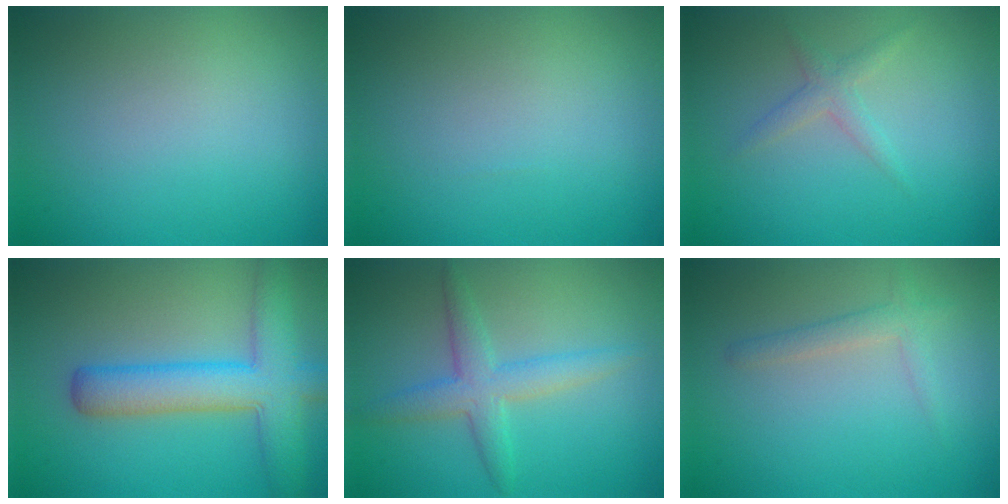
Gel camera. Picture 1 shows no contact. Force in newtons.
{"total": 0.0}
{"total": 1.6, "press": 1.6, "slide": 0.0}
{"total": 6.8, "press": 6.8, "slide": 0.4}
{"total": 3.5, "press": 3.5, "slide": 0.1}
{"total": 1.8, "press": 1.7, "slide": 0.1}